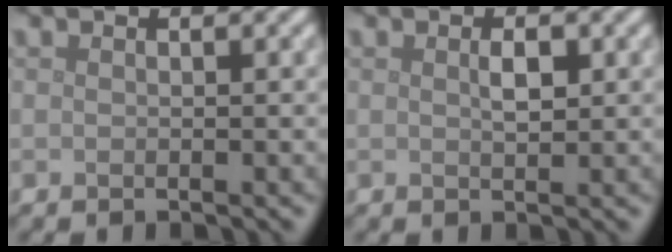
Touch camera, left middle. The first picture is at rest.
{"total": 1.5, "force": [0.4, 0.6, 1.3], "torque": [-0.027, 0.000, 0.008]}